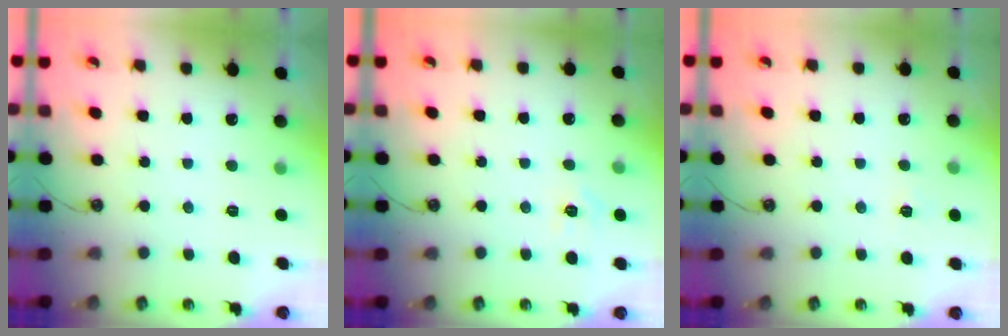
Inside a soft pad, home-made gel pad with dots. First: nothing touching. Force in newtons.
{"total": 8.7, "press": 8.6, "slide": 0.8}
{"total": 2.7, "press": 2.6, "slide": 0.4}